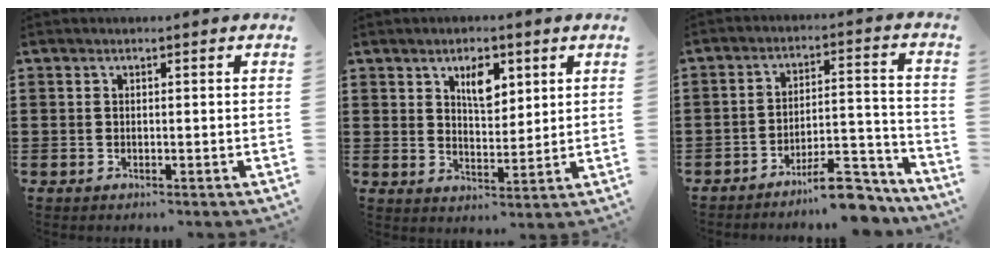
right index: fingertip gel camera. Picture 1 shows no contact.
{"total": 5.3, "force": [2.8, 2.6, 3.7], "torque": [-0.066, 0.003, 0.044]}
{"total": 9.7, "force": [-8.4, 1.7, 4.6], "torque": [-0.057, 0.035, -0.154]}